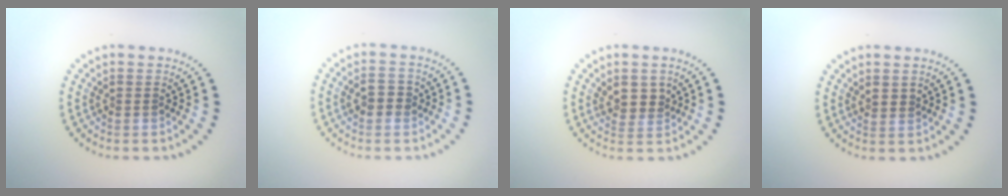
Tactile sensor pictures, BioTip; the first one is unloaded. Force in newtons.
{"total": 2.2, "press": 2.2, "slide": 0.1}
{"total": 2.5, "press": 2.2, "slide": 1.1}
{"total": 0.6, "press": 0.4, "slide": 0.4}